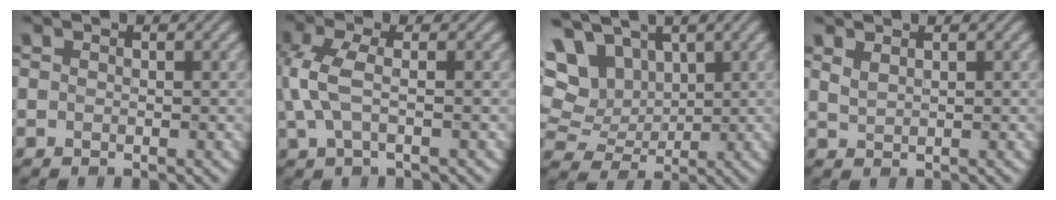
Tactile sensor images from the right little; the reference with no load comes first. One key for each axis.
{"total": 4.0, "fx": -0.1, "fy": 1.5, "fz": 3.7, "tx": -0.092, "ty": 0.002, "tz": -0.002}
{"total": 9.0, "fx": 4.3, "fy": 6.2, "fz": 5.1, "tx": -0.112, "ty": 0.022, "tz": 0.073}
{"total": 1.9, "fx": 1.3, "fy": 0.8, "fz": 1.2, "tx": -0.007, "ty": 0.009, "tz": 0.016}